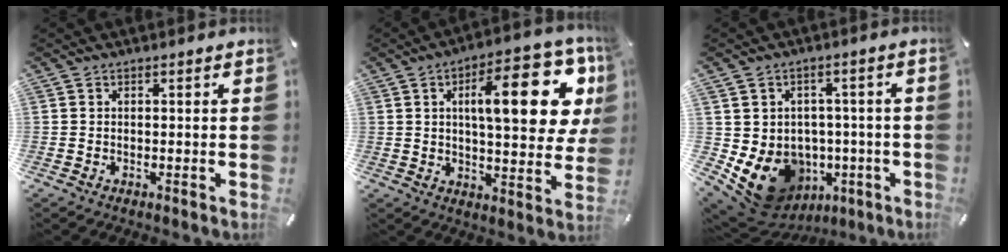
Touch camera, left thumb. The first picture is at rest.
{"total": 21.2, "force": [6.4, 7.8, 18.7], "torque": [-0.269, -0.013, 0.088]}
{"total": 11.7, "force": [-4.0, 9.8, 5.0], "torque": [-0.104, 0.002, -0.056]}